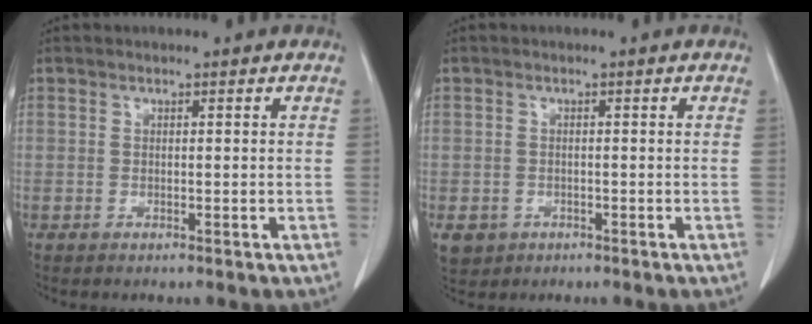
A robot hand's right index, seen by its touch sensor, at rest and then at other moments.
{"total": 4.4, "force": [-1.9, 3.8, 0.9], "torque": [-0.019, 0.002, -0.025]}